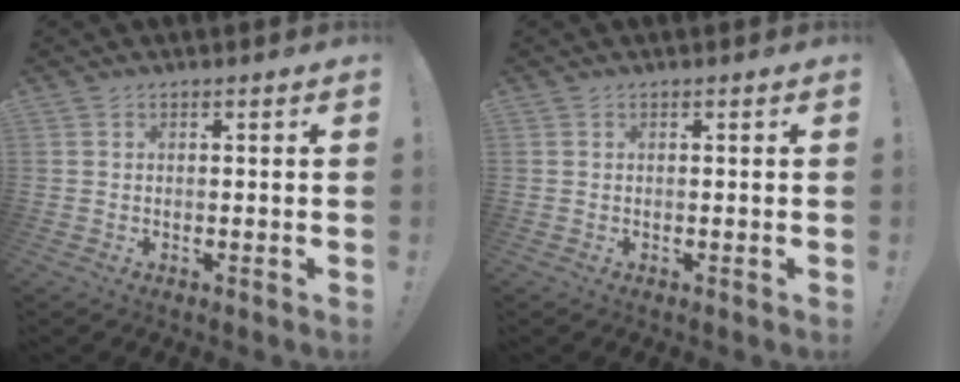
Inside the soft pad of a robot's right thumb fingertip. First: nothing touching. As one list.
[{"total": 0.0}]